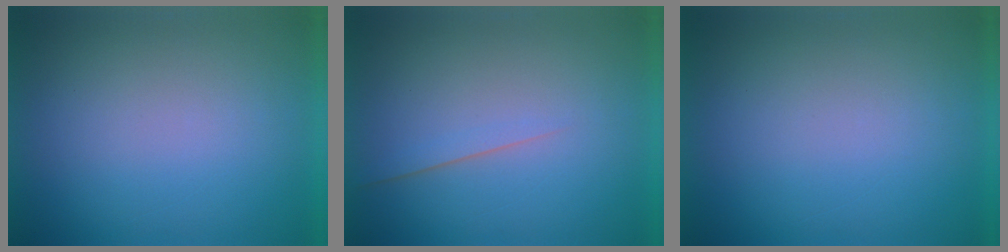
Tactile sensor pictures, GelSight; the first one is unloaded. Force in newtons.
{"total": 1.5}
{"total": 1.3}